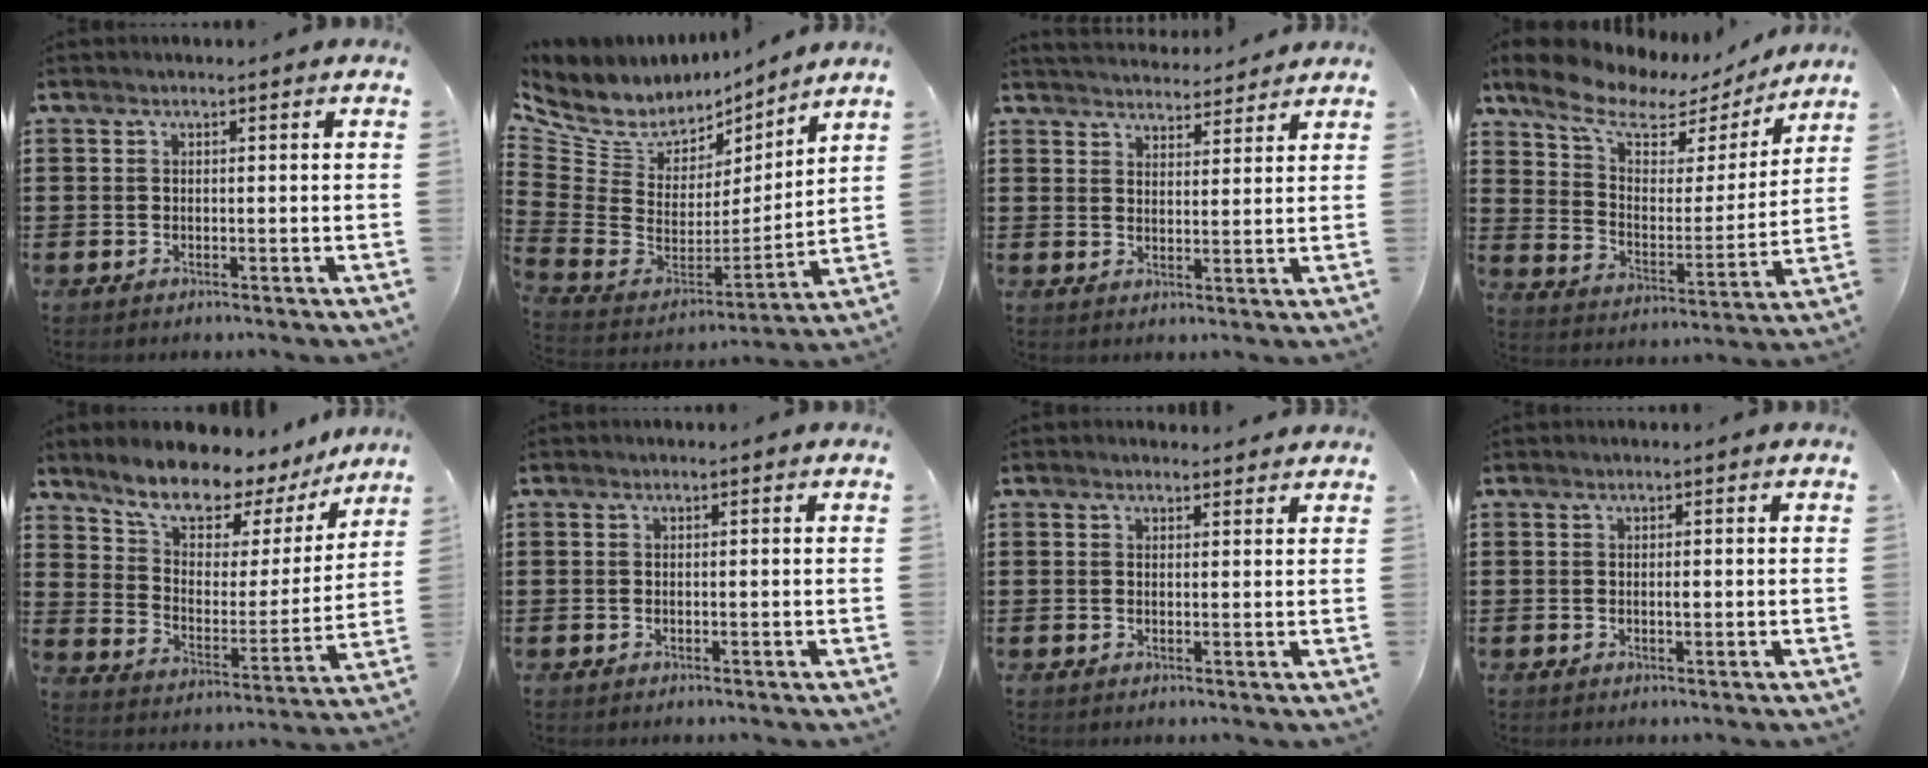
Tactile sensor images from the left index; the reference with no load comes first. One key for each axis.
{"total": 7.1, "fx": 5.4, "fy": 4.4, "fz": 1.7, "tx": -0.082, "ty": -0.048, "tz": 0.096}
{"total": 3.7, "fx": 3.7, "fy": 0.2, "fz": 0.1, "tx": -0.015, "ty": -0.017, "tz": 0.065}
{"total": 9.2, "fx": 6.9, "fy": 3.8, "fz": 4.7, "tx": -0.118, "ty": -0.035, "tz": 0.118}
{"total": 8.6, "fx": 7.6, "fy": 2.8, "fz": 2.8, "tx": -0.083, "ty": -0.060, "tz": 0.130}
{"total": 0.0}
{"total": 1.3, "fx": 1.2, "fy": 0.3, "fz": -0.1, "tx": -0.001, "ty": 0.003, "tz": 0.024}
{"total": 0.8, "fx": 0.0, "fy": 0.2, "fz": 0.7, "tx": -0.016, "ty": -0.002, "tz": 0.000}